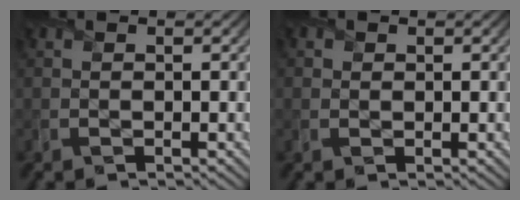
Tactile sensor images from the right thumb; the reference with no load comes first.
{"total": 1.0, "force": [0.4, 0.9, 0.2], "torque": [0.001, -0.004, 0.003]}